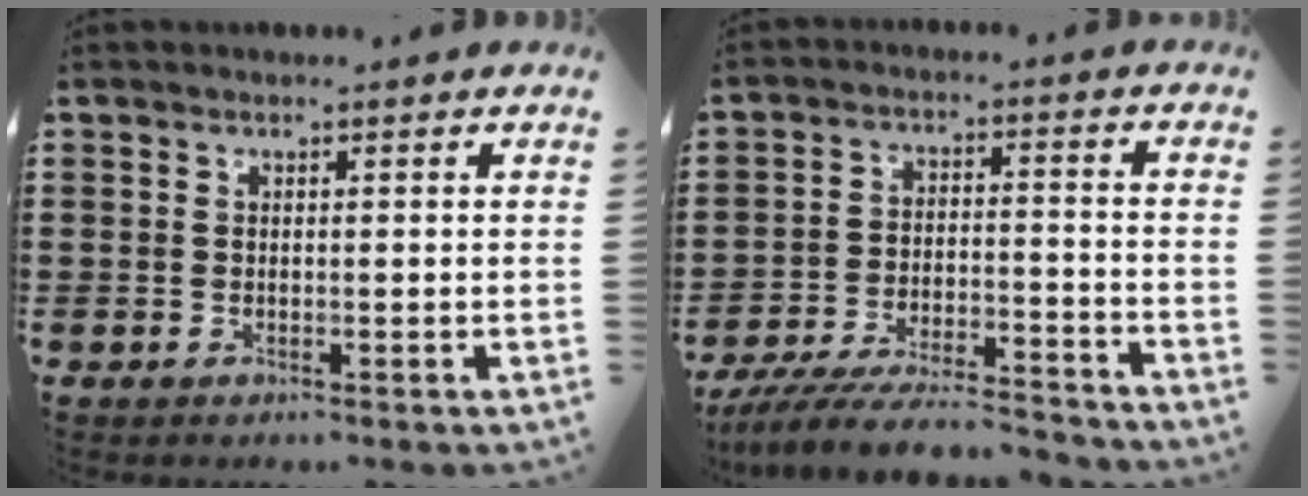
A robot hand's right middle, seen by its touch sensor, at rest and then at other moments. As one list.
[{"total": 8.2, "force": [-7.7, 1.0, 2.8], "torque": [-0.051, 0.012, -0.148]}]